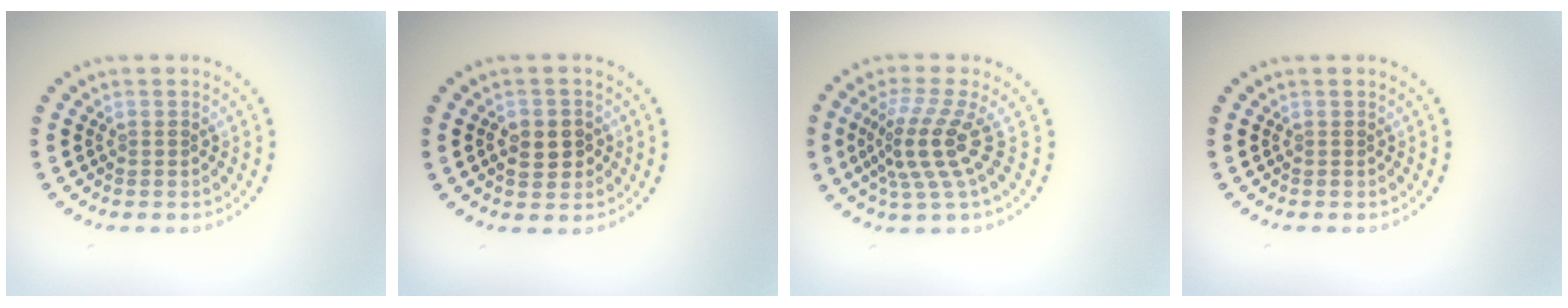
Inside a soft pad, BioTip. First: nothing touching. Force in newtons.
{"total": 2.8, "press": 2.7, "slide": 0.5}
{"total": 4.2, "press": 2.9, "slide": 3.1}
{"total": 0.0}